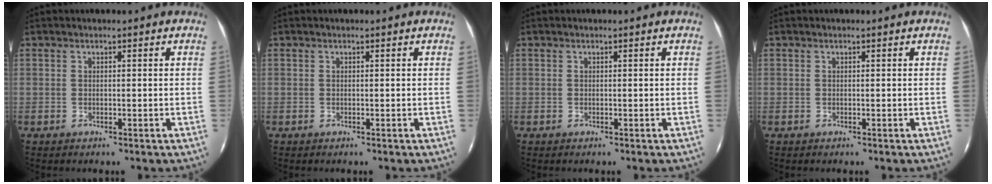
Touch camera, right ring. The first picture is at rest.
{"total": 0.0}
{"total": 0.0}
{"total": 0.0}